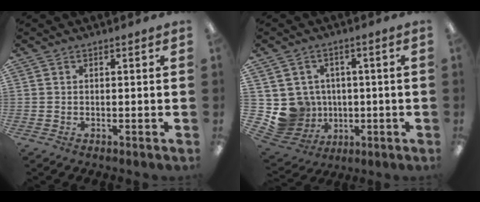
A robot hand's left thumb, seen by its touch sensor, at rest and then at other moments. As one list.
[{"total": 8.8, "force": [-0.4, 8.7, 1.2], "torque": [-0.068, -0.001, 0.007]}]